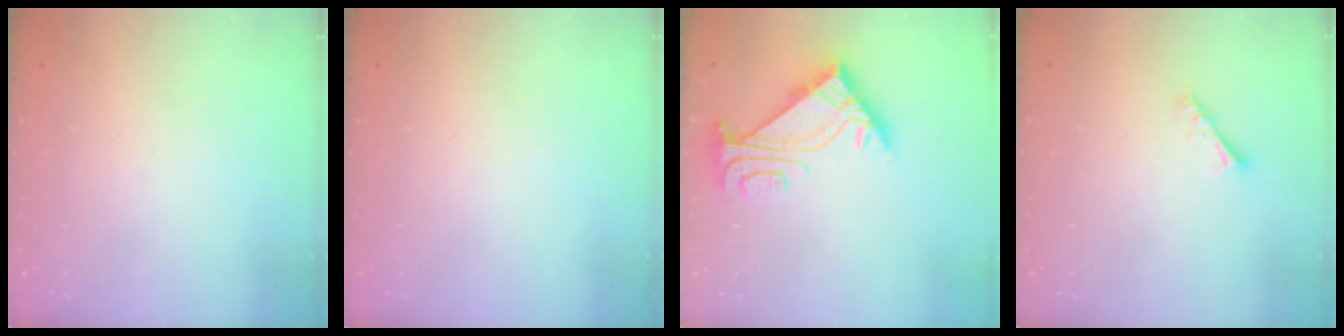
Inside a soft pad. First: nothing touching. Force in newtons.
{"total": 0.0}
{"total": 5.2, "press": 5.1, "slide": 0.7}
{"total": 3.6, "press": 3.5, "slide": 0.7}